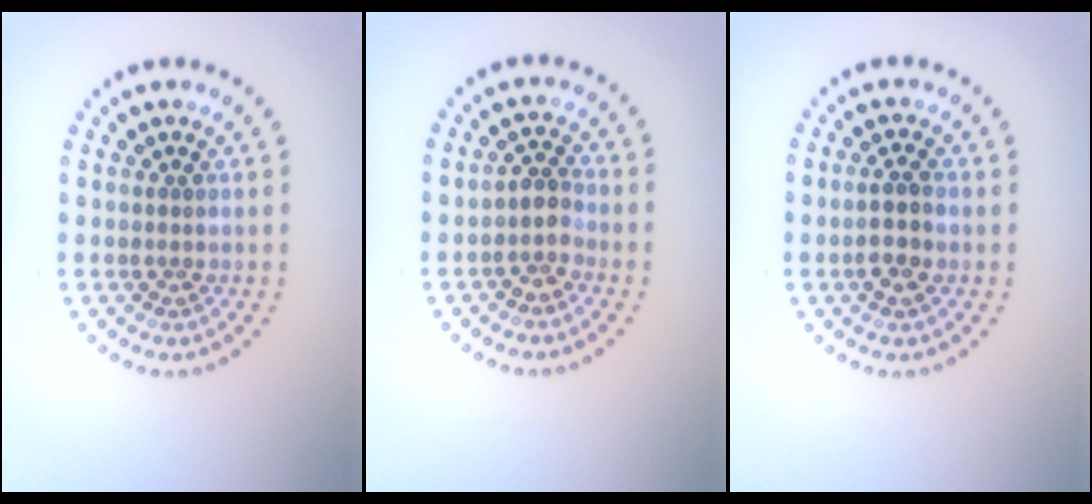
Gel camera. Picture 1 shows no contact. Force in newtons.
{"total": 2.0, "press": 1.6, "slide": 1.2}
{"total": 2.3, "press": 2.2, "slide": 0.7}